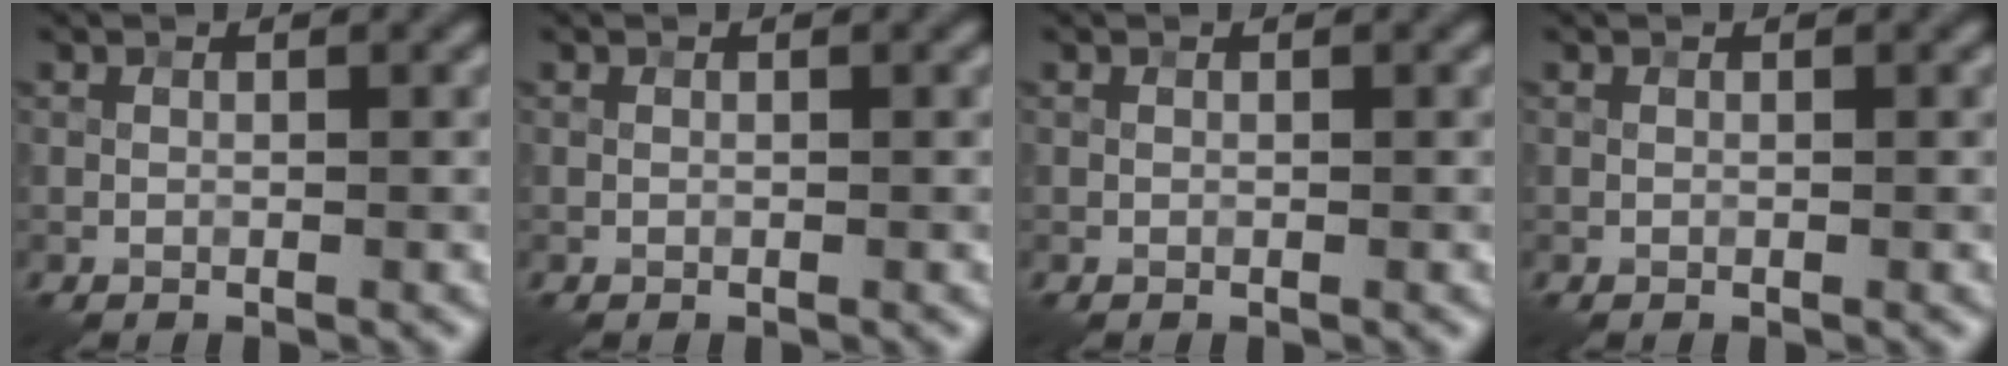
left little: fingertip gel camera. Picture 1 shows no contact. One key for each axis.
{"total": 0.0}
{"total": 0.0}
{"total": 0.0}